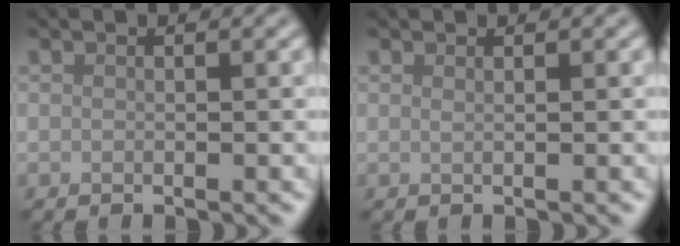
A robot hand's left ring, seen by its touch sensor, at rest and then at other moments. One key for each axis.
{"total": 0.6, "fx": 0.2, "fy": 0.3, "fz": 0.5, "tx": -0.005, "ty": -0.001, "tz": 0.000}